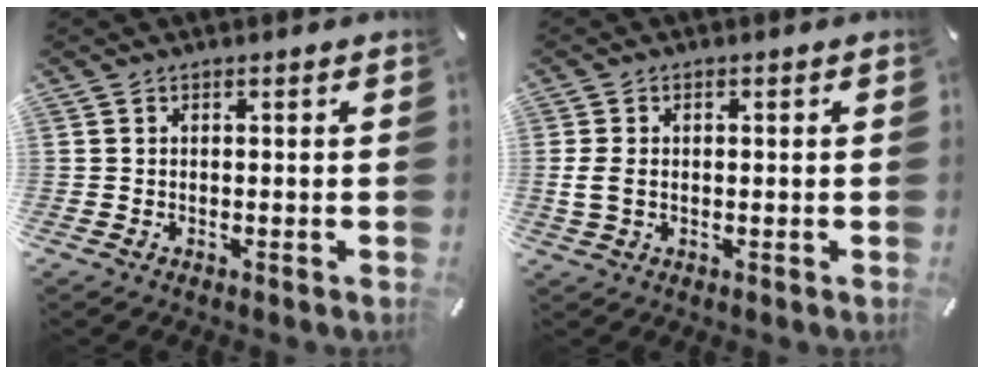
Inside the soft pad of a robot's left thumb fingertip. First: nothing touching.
{"total": 3.6, "force": [0.1, 2.5, 2.6], "torque": [-0.065, 0.001, -0.001]}